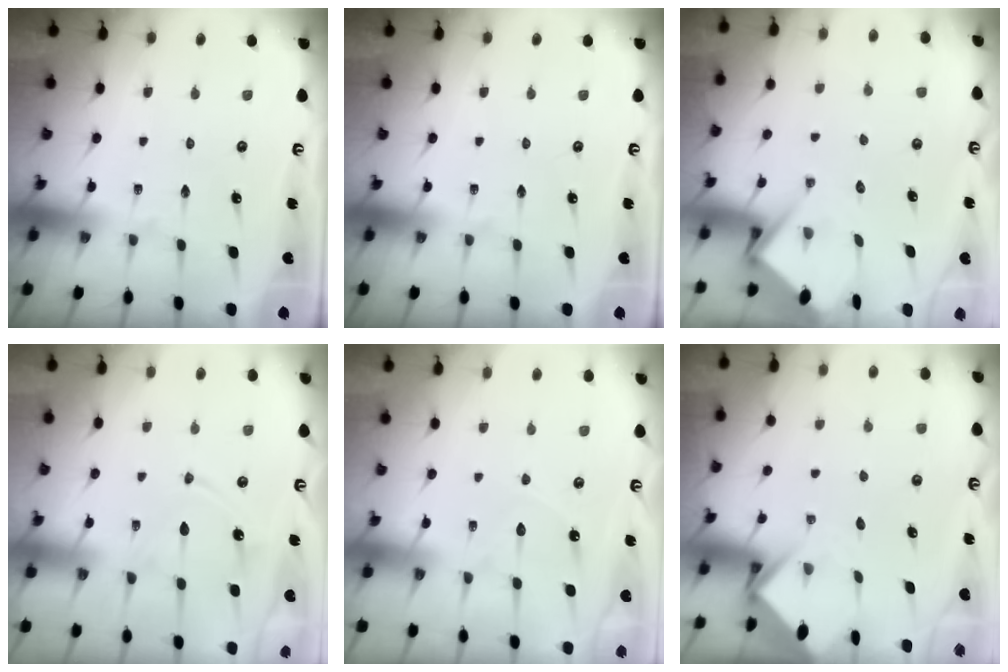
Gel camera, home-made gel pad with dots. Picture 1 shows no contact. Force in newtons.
{"total": 0.0}
{"total": 6.8, "press": 6.8, "slide": 0.5}
{"total": 11.7, "press": 11.7, "slide": 1.1}
{"total": 5.3, "press": 5.2, "slide": 0.6}
{"total": 3.9, "press": 3.9, "slide": 0.1}